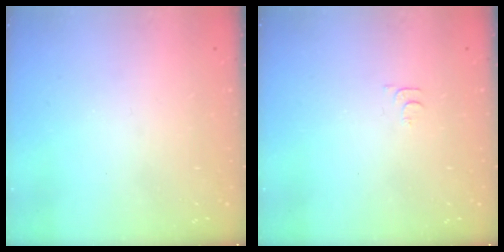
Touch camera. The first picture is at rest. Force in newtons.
{"total": 4.6, "press": 4.5, "slide": 0.7}